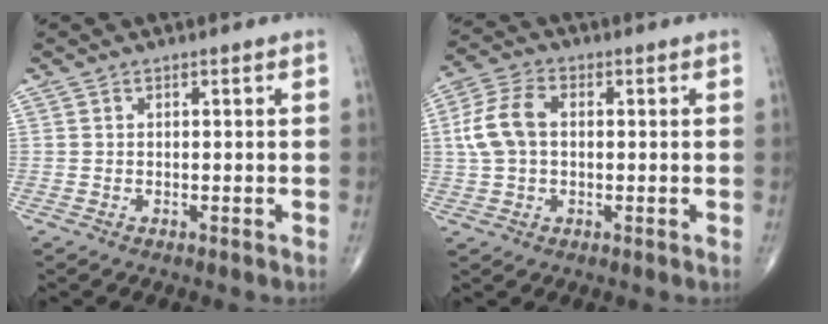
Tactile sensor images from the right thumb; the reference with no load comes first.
{"total": 8.3, "force": [0.7, 5.4, 6.3], "torque": [-0.137, 0.021, 0.012]}